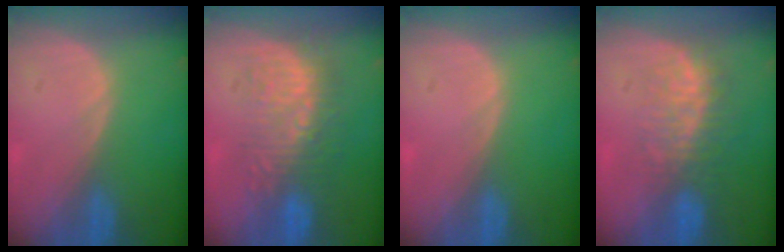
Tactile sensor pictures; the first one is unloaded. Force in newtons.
{"total": 9.0, "press": 8.6, "slide": 2.5}
{"total": 0.0}
{"total": 7.6, "press": 7.1, "slide": 2.8}